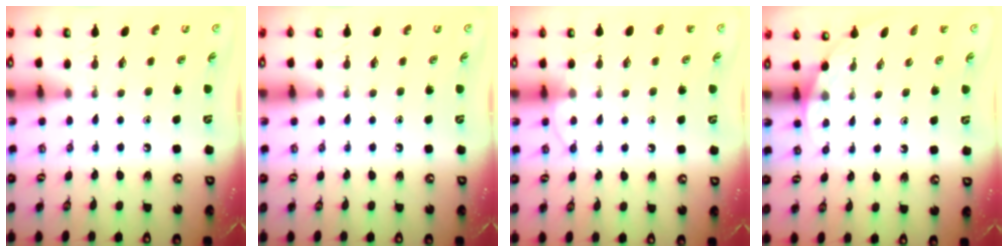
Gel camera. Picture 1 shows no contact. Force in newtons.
{"total": 0.0}
{"total": 6.2, "press": 6.2, "slide": 0.6}
{"total": 1.8, "press": 1.8, "slide": 0.1}